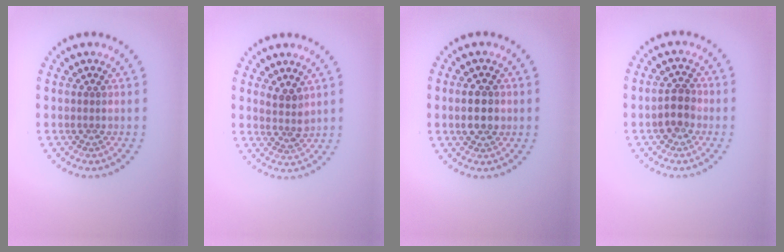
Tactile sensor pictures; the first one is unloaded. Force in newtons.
{"total": 2.0, "press": 1.6, "slide": 1.2}
{"total": 3.0, "press": 3.0, "slide": 0.2}
{"total": 2.4, "press": 2.3, "slide": 0.7}